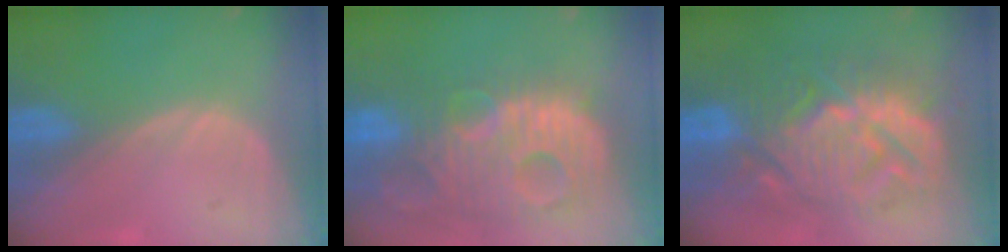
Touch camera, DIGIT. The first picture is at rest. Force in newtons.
{"total": 13.9, "press": 12.0, "slide": 7.1}
{"total": 13.5, "press": 13.4, "slide": 1.3}